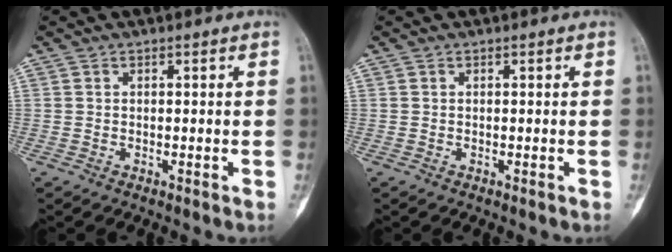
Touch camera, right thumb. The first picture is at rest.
{"total": 0.0}